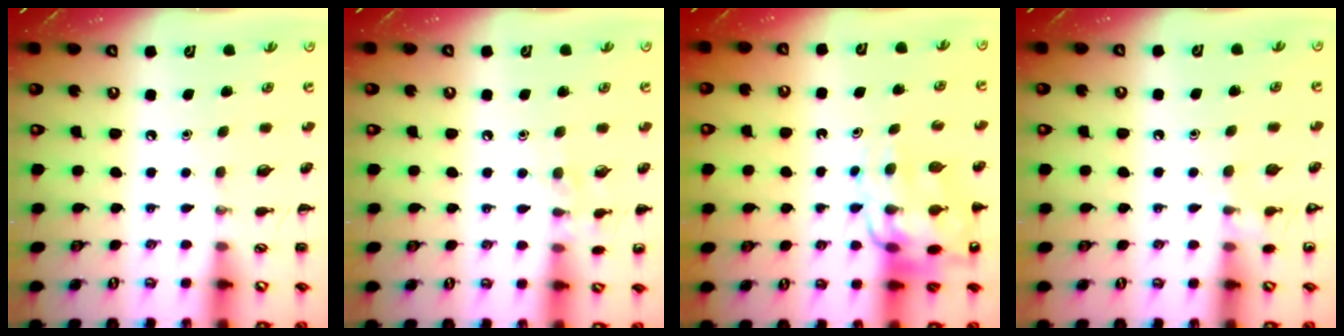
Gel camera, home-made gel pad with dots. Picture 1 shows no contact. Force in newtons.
{"total": 6.8, "press": 6.5, "slide": 2.0}
{"total": 13.4, "press": 13.0, "slide": 3.2}
{"total": 6.0, "press": 5.8, "slide": 1.4}